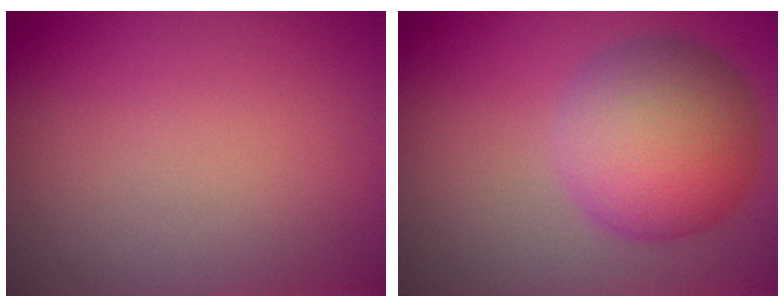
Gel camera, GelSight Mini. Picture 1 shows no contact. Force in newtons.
{"total": 8.1, "press": 8.1, "slide": 0.2}